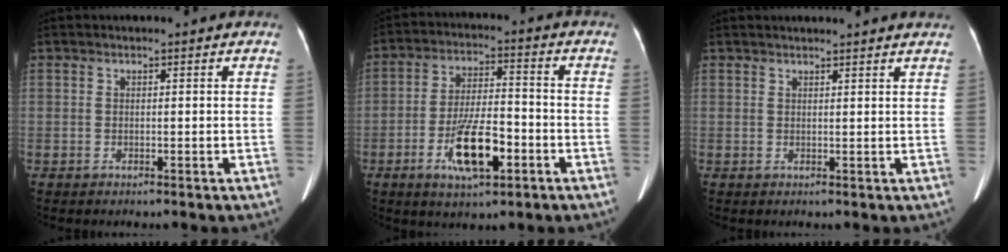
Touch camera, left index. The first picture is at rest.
{"total": 10.4, "force": [-4.4, 3.1, 8.9], "torque": [-0.174, -0.002, -0.075]}
{"total": 6.7, "force": [6.4, -0.1, 2.2], "torque": [-0.026, 0.019, 0.061]}